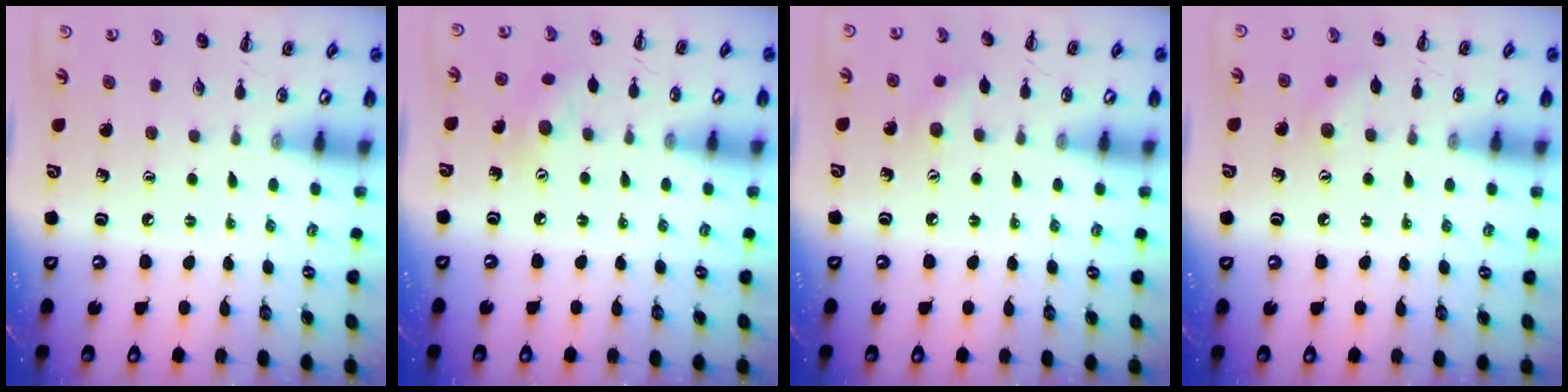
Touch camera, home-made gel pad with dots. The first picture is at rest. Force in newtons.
{"total": 7.4, "press": 7.3, "slide": 1.1}
{"total": 6.6, "press": 6.4, "slide": 1.3}
{"total": 5.6, "press": 5.5, "slide": 1.4}